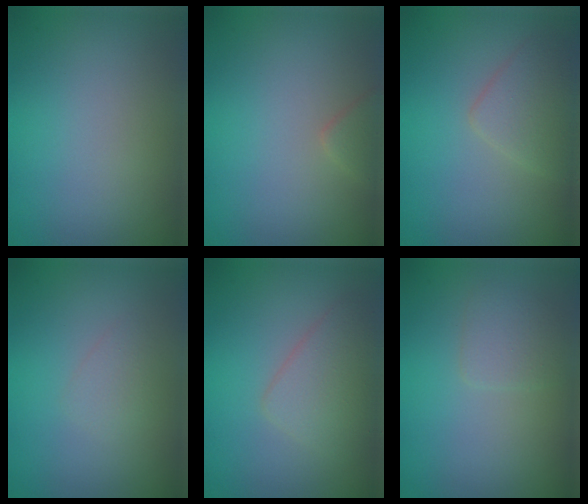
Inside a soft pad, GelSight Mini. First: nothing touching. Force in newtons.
{"total": 1.3, "press": 1.3, "slide": 0.1}
{"total": 2.9, "press": 2.9, "slide": 0.1}
{"total": 1.1, "press": 1.1, "slide": 0.0}
{"total": 3.3, "press": 3.3, "slide": 0.1}
{"total": 1.8, "press": 1.8, "slide": 0.1}